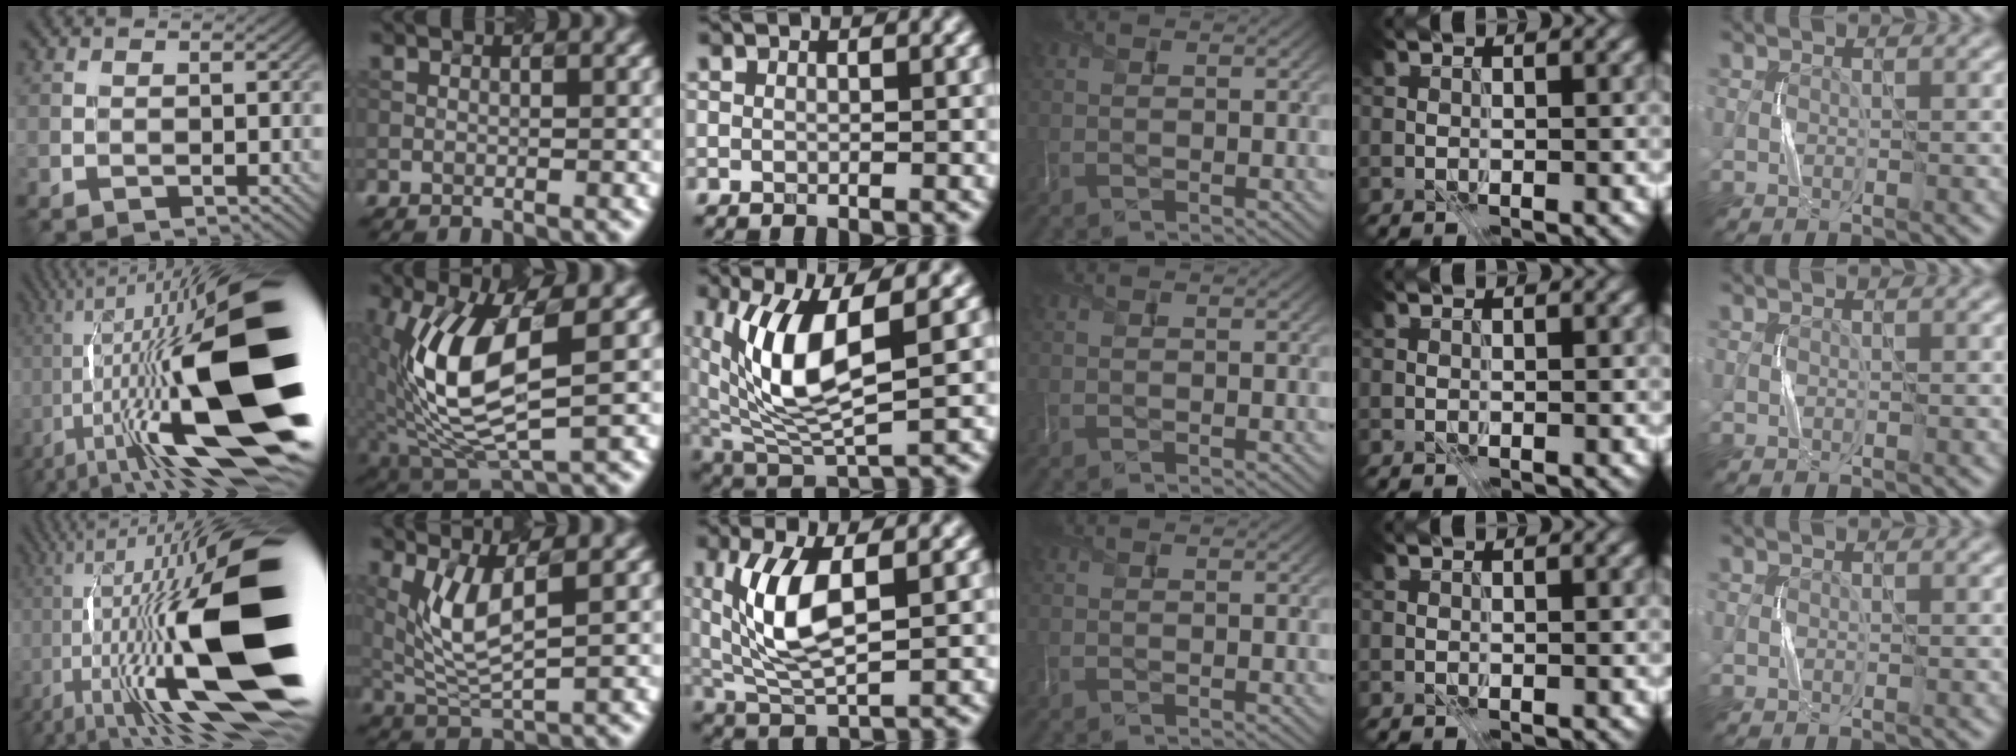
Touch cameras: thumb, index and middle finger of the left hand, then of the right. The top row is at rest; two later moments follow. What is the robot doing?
{"motion": "press", "object": "grip strengthener"}